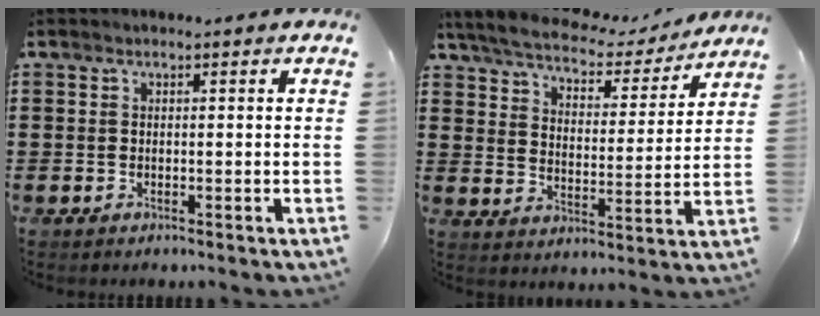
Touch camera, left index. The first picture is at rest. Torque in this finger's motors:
{"motor_torque": [2.14, 0.00, 0.53, 0.09]}